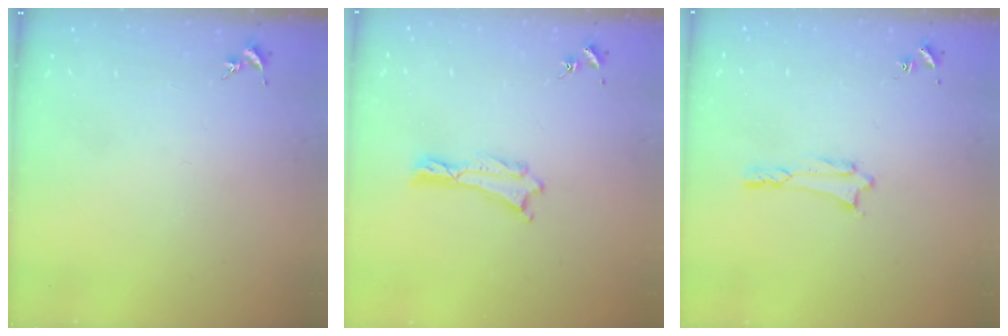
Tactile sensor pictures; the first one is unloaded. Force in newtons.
{"total": 0.0}
{"total": 0.7, "press": 0.7, "slide": 0.1}